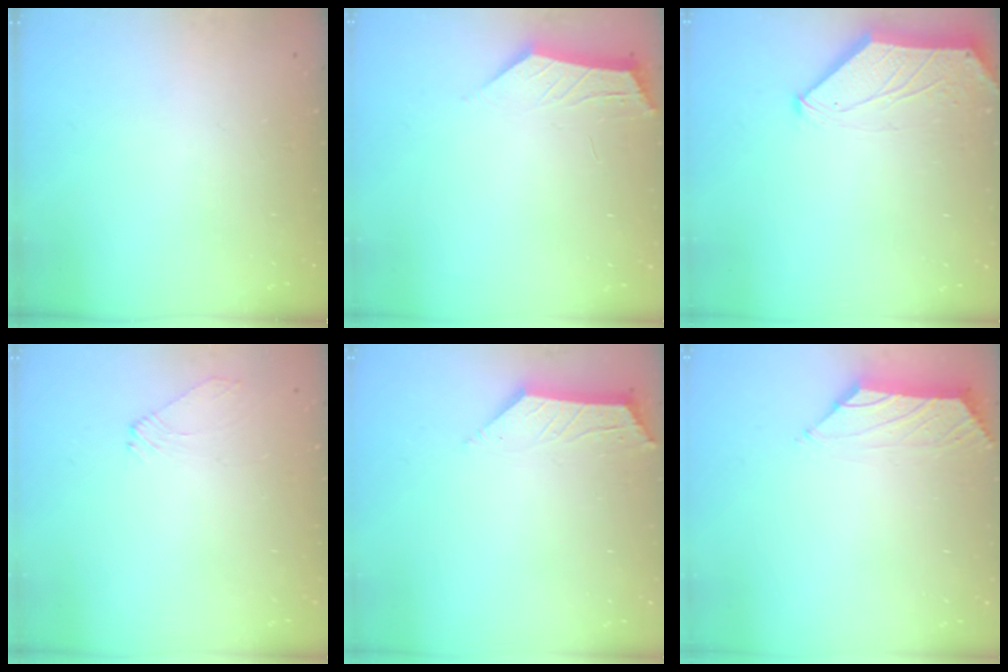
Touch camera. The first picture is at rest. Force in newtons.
{"total": 1.8, "press": 1.7, "slide": 0.4}
{"total": 0.7, "press": 0.6, "slide": 0.4}
{"total": 2.5, "press": 2.4, "slide": 0.7}
{"total": 2.9, "press": 2.8, "slide": 0.5}
{"total": 0.8, "press": 0.5, "slide": 0.6}